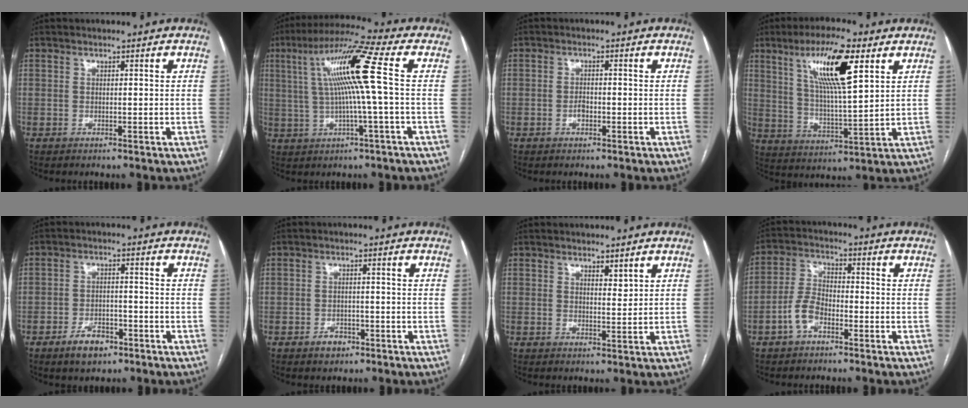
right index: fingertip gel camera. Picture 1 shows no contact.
{"total": 12.2, "force": [1.7, -1.1, 12.0], "torque": [-0.221, 0.022, 0.030]}
{"total": 1.6, "force": [-0.7, 0.8, 1.2], "torque": [-0.019, 0.004, -0.012]}
{"total": 13.2, "force": [6.2, 1.8, 11.5], "torque": [-0.212, 0.006, 0.112]}
{"total": 5.4, "force": [-3.4, 2.7, 3.2], "torque": [-0.056, 0.003, -0.053]}
{"total": 2.7, "force": [-1.7, 1.8, 1.2], "torque": [-0.016, 0.005, -0.021]}
{"total": 1.8, "force": [1.3, 0.5, 1.0], "torque": [-0.019, -0.007, 0.025]}
{"total": 5.8, "force": [-2.9, 3.1, 4.0], "torque": [-0.093, 0.015, -0.059]}